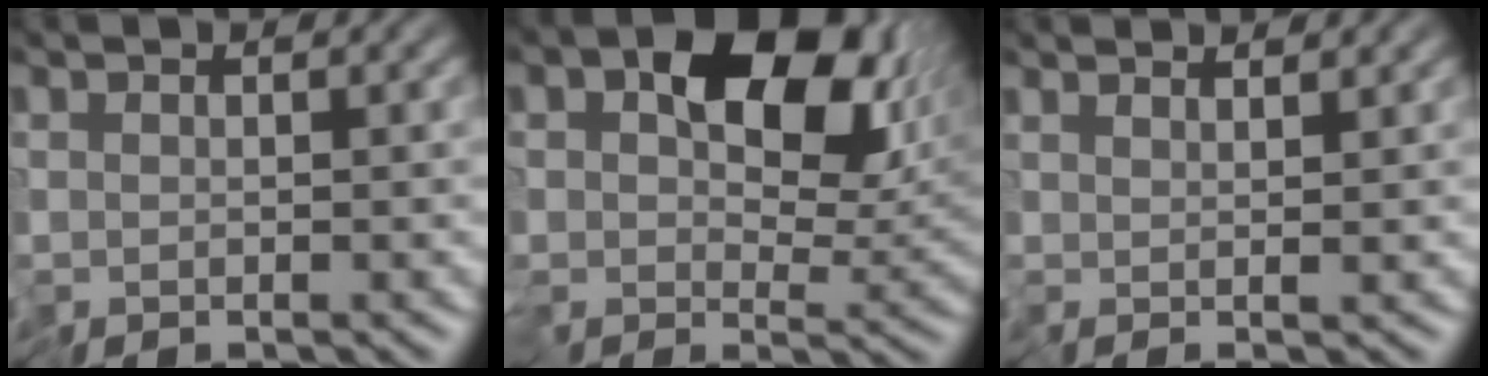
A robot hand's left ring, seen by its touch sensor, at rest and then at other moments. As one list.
[{"total": 13.0, "force": [4.1, 8.1, 9.3], "torque": [-0.153, -0.009, 0.079]}, {"total": 2.0, "force": [1.9, -0.3, 0.6], "torque": [-0.012, 0.005, 0.025]}]